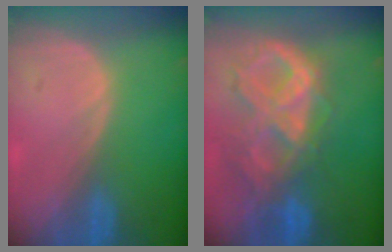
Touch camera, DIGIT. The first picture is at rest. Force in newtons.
{"total": 10.6, "press": 8.9, "slide": 5.7}